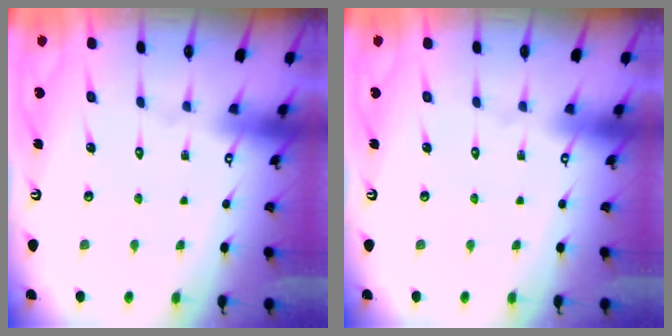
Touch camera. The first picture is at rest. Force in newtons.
{"total": 0.0}